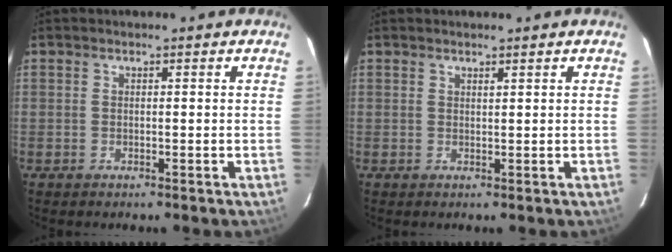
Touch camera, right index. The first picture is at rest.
{"total": 0.7, "force": [0.7, -0.1, 0.2], "torque": [-0.003, -0.005, 0.012]}